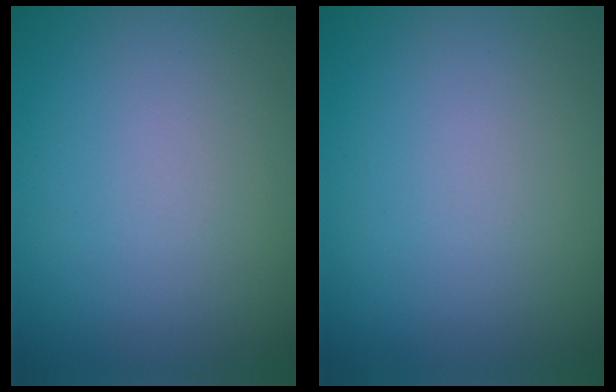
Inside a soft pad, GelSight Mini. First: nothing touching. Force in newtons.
{"total": 0.0}